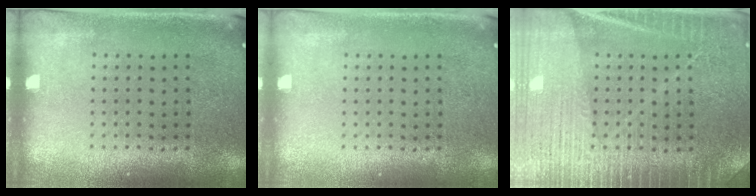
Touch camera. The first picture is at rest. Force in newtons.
{"total": 0.0}
{"total": 3.7, "press": 3.7, "slide": 0.6}